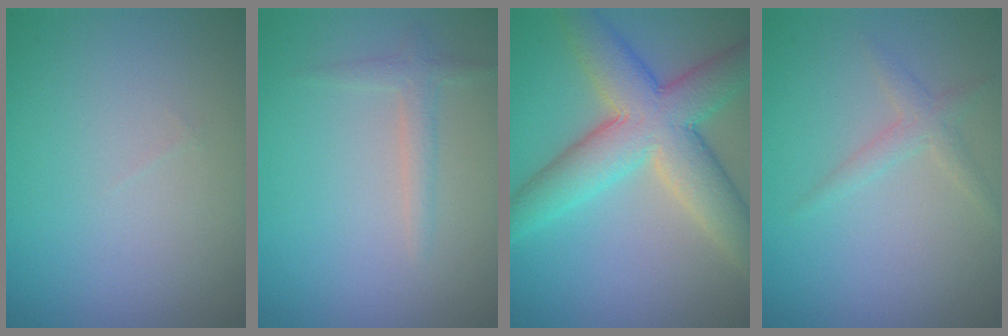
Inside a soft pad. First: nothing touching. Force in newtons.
{"total": 1.5, "press": 1.5, "slide": 0.0}
{"total": 8.8, "press": 8.8, "slide": 0.3}
{"total": 1.6, "press": 1.6, "slide": 0.0}